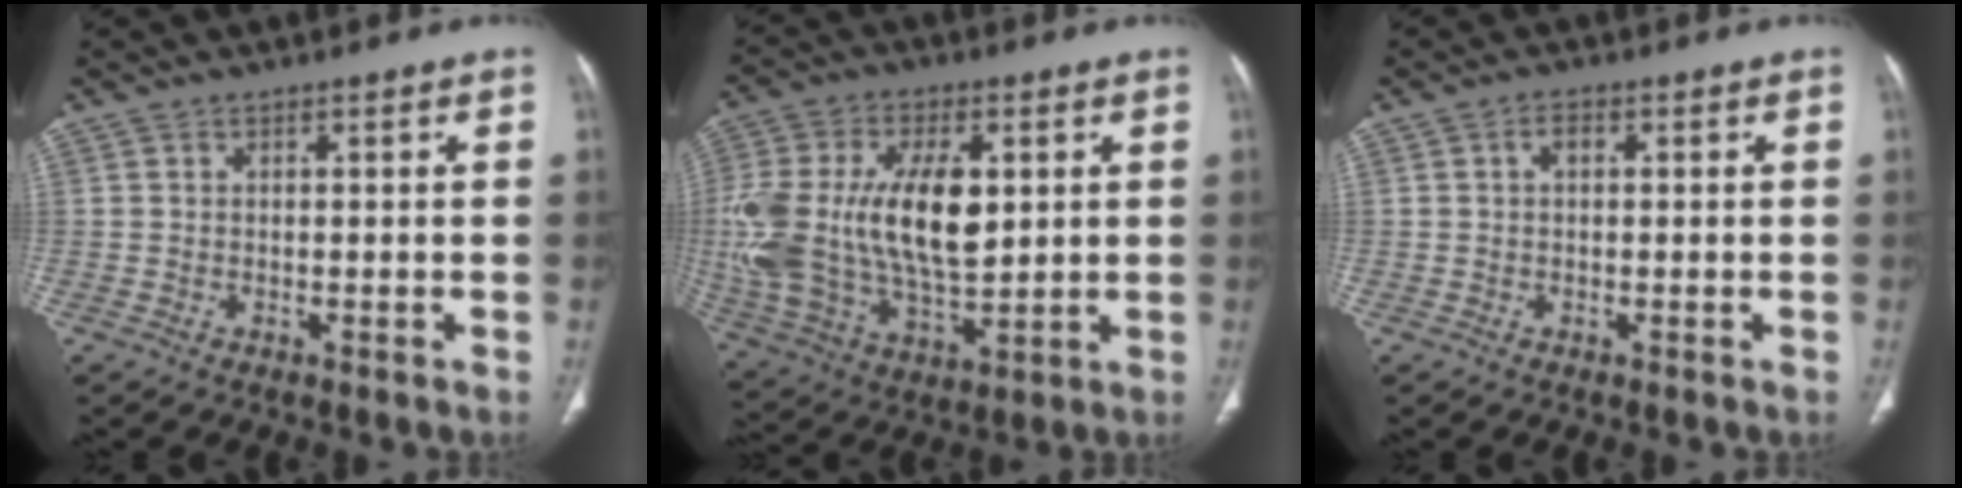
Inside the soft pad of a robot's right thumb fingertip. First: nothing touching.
{"total": 22.9, "force": [2.7, 12.3, 19.1], "torque": [-0.388, -0.013, 0.053]}
{"total": 1.8, "force": [0.4, 1.1, 1.4], "torque": [-0.019, 0.004, 0.004]}